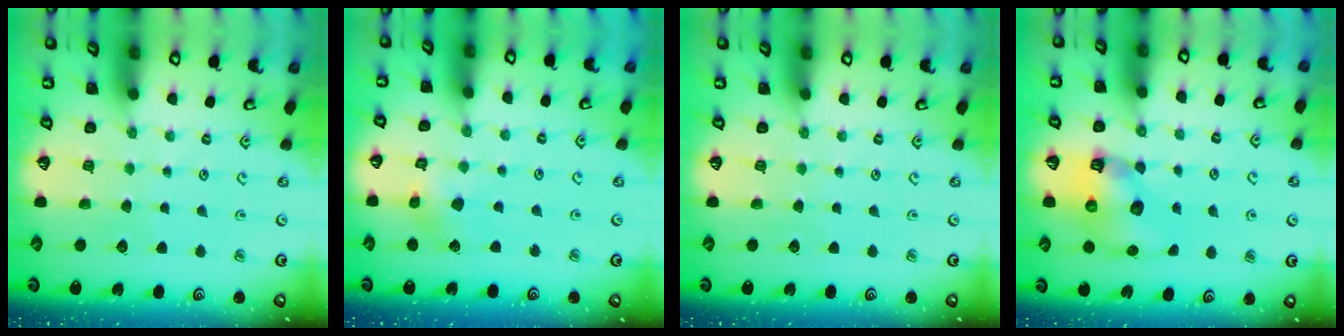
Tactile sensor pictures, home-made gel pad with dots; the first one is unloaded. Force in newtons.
{"total": 5.4, "press": 5.4, "slide": 0.5}
{"total": 0.0}
{"total": 9.1, "press": 9.0, "slide": 1.5}